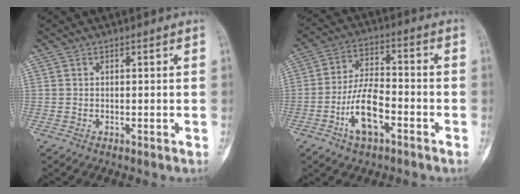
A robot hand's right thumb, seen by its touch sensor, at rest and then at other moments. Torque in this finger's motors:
{"motor_torque": [-0.14, 0.35, 0.85, -0.25, 0.06]}